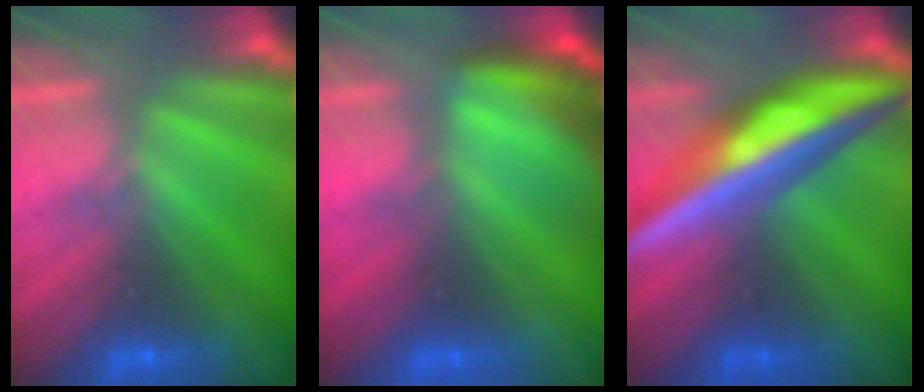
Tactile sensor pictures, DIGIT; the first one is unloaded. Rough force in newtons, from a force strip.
{"total": 8.9}
{"total": 7.0}